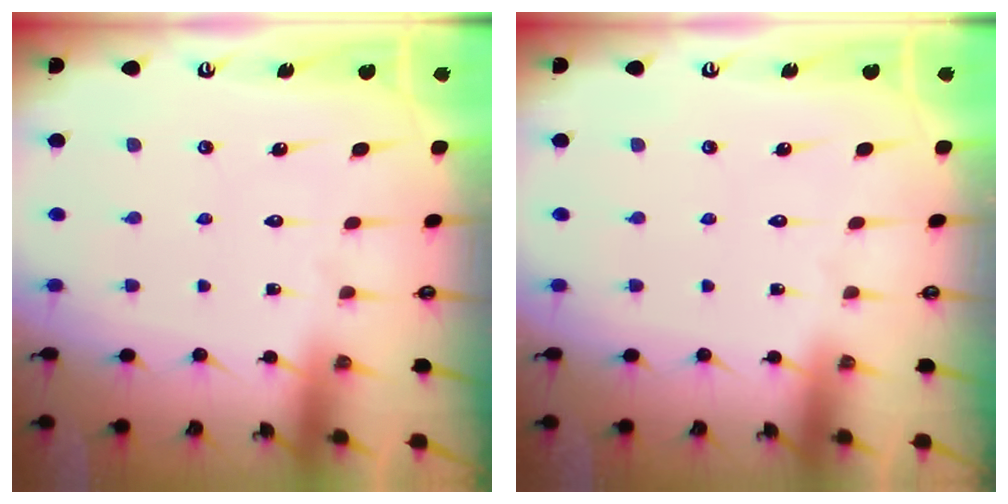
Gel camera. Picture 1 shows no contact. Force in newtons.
{"total": 0.0}